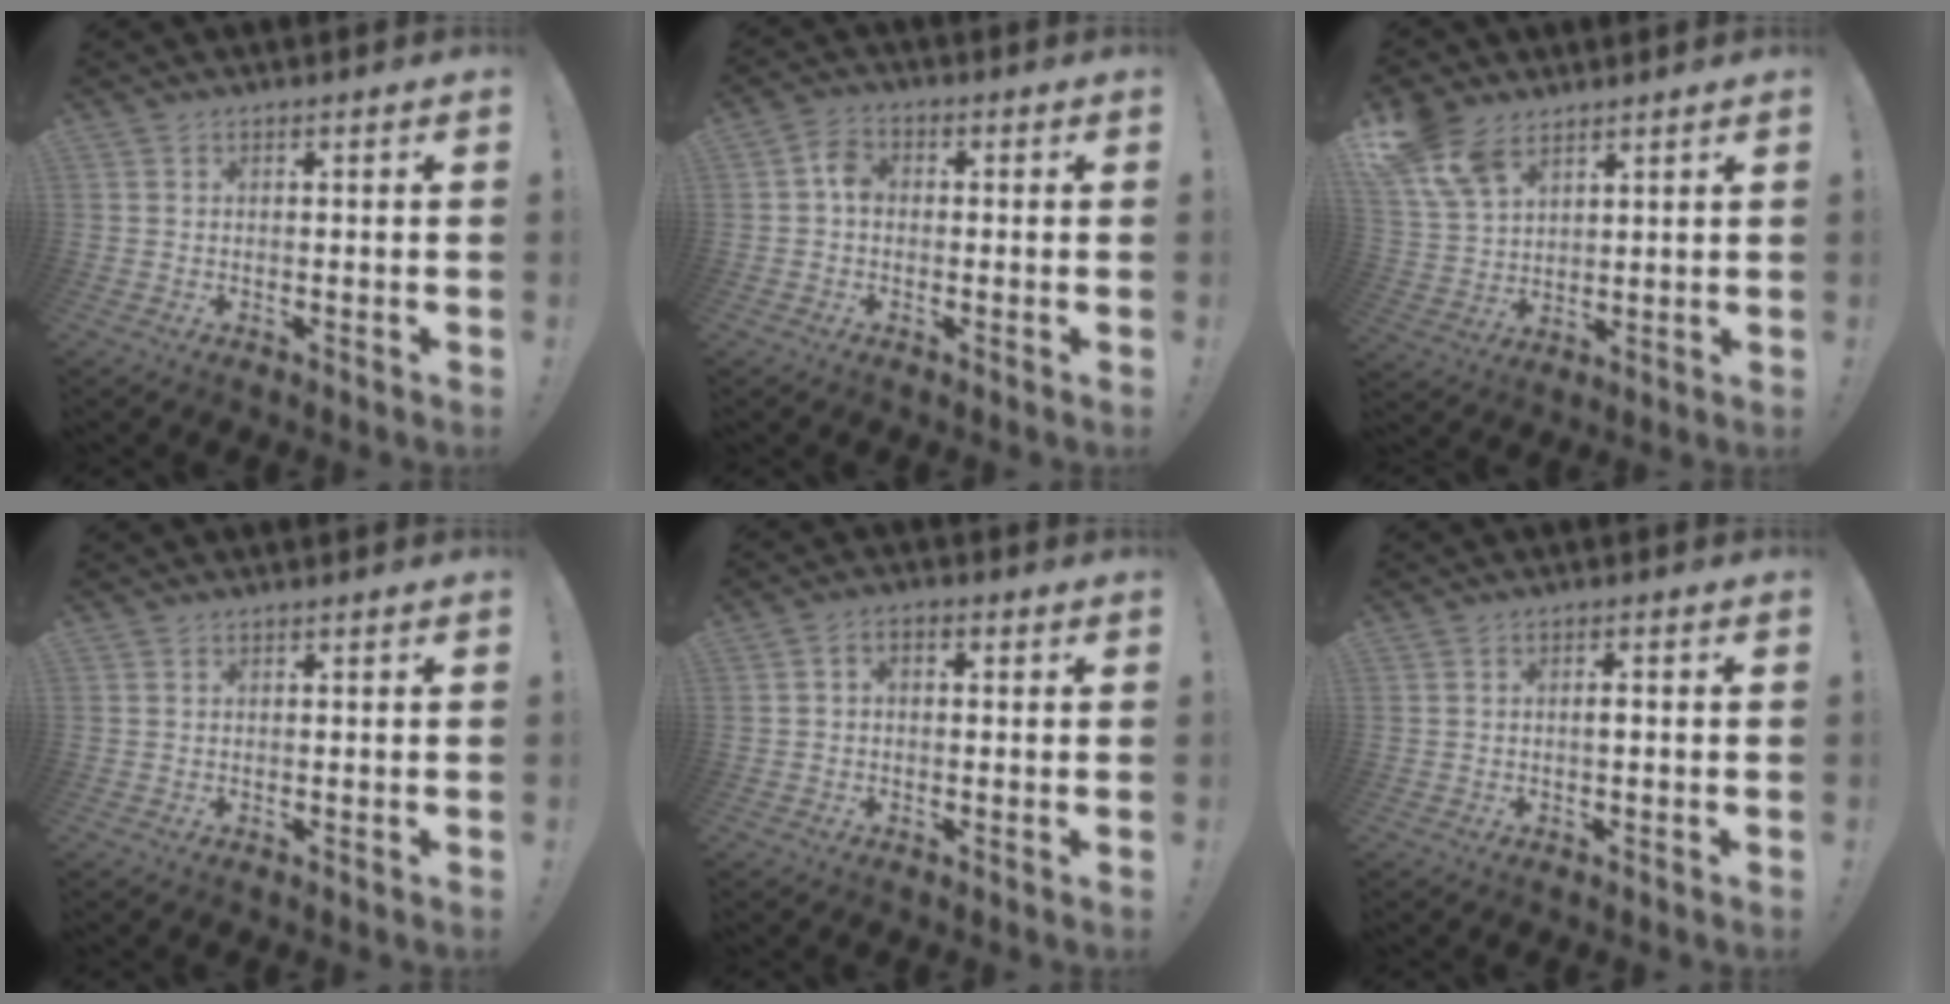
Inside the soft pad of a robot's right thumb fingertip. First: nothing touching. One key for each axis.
{"total": 4.6, "fx": -0.4, "fy": 3.2, "fz": 3.2, "tx": -0.057, "ty": 0.016, "tz": -0.005}
{"total": 11.4, "fx": 7.5, "fy": 6.7, "fz": 5.3, "tx": -0.117, "ty": -0.032, "tz": 0.149}
{"total": 0.0}
{"total": 2.6, "fx": -0.8, "fy": 1.8, "fz": 1.7, "tx": -0.024, "ty": 0.008, "tz": -0.017}
{"total": 1.4, "fx": -0.4, "fy": 0.3, "fz": 1.3, "tx": -0.019, "ty": 0.001, "tz": -0.010}